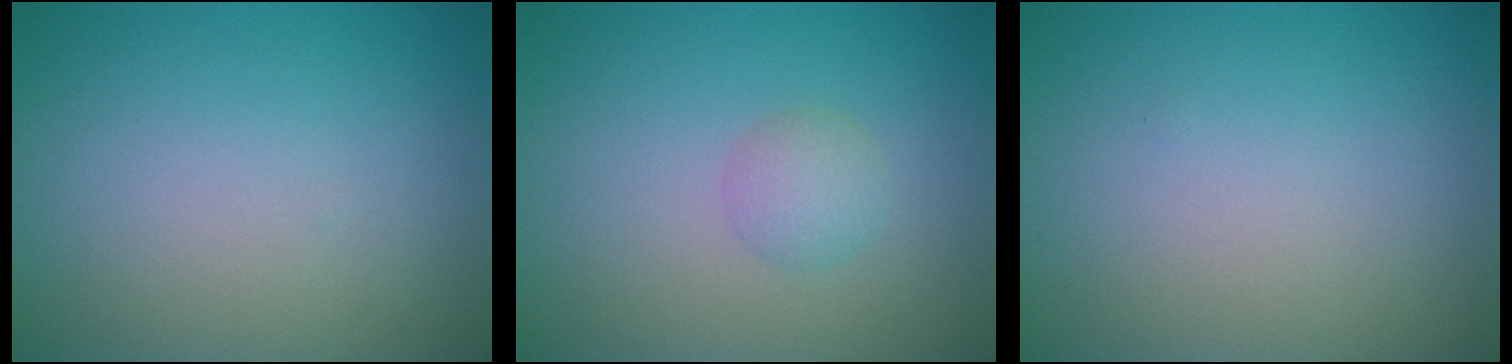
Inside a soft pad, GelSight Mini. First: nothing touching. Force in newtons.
{"total": 1.5, "press": 1.5, "slide": 0.0}
{"total": 0.0}